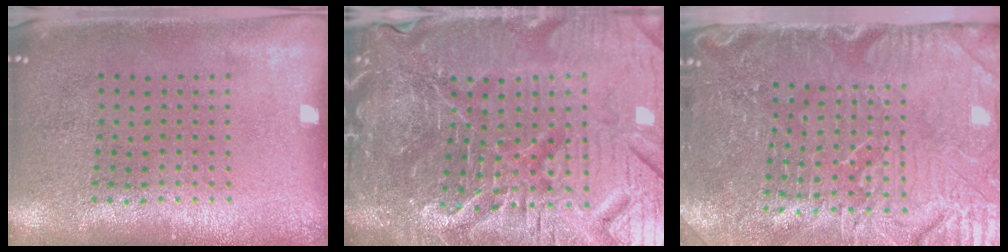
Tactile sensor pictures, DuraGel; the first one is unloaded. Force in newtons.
{"total": 7.2, "press": 6.4, "slide": 3.2}
{"total": 5.0, "press": 4.5, "slide": 2.2}